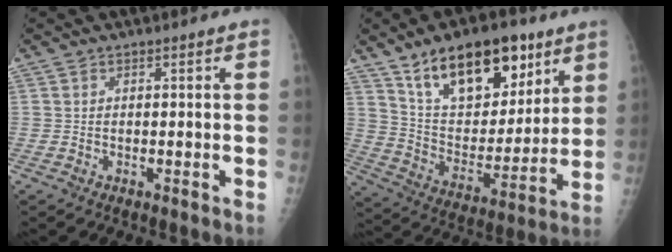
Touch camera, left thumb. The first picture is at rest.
{"total": 21.7, "force": [13.1, 11.0, 13.4], "torque": [-0.168, -0.054, 0.229]}